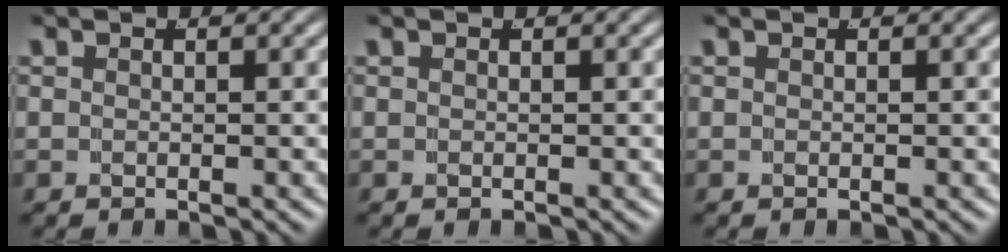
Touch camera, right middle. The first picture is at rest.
{"total": 0.0}
{"total": 0.0}